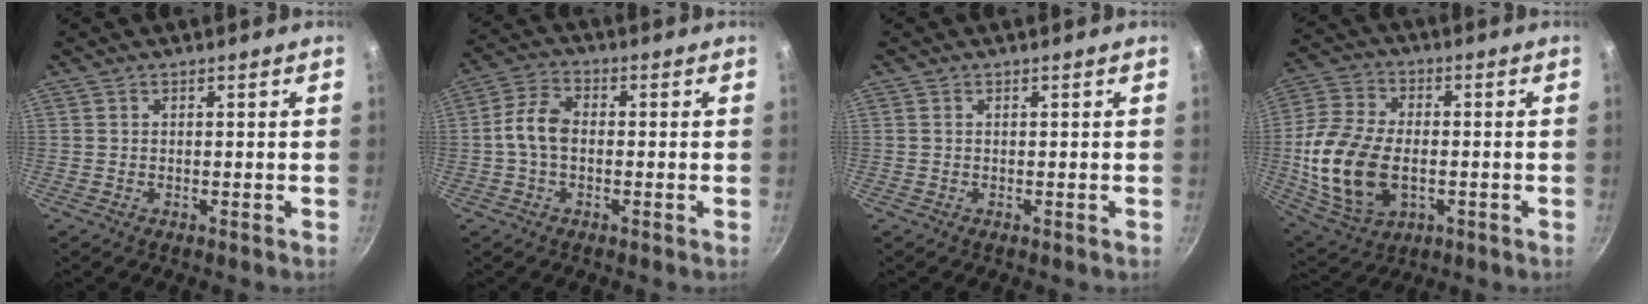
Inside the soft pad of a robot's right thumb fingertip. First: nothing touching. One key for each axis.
{"total": 6.6, "fx": -0.5, "fy": 4.1, "fz": 5.2, "tx": -0.102, "ty": 0.029, "tz": -0.018}
{"total": 0.0}
{"total": 17.7, "fx": -2.4, "fy": 11.3, "fz": 13.4, "tx": -0.264, "ty": 0.014, "tz": -0.036}